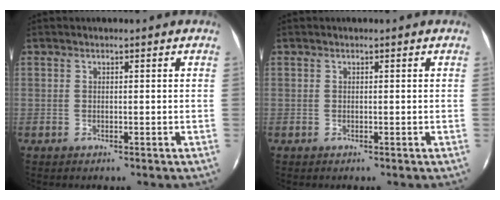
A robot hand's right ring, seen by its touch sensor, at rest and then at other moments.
{"total": 0.0}